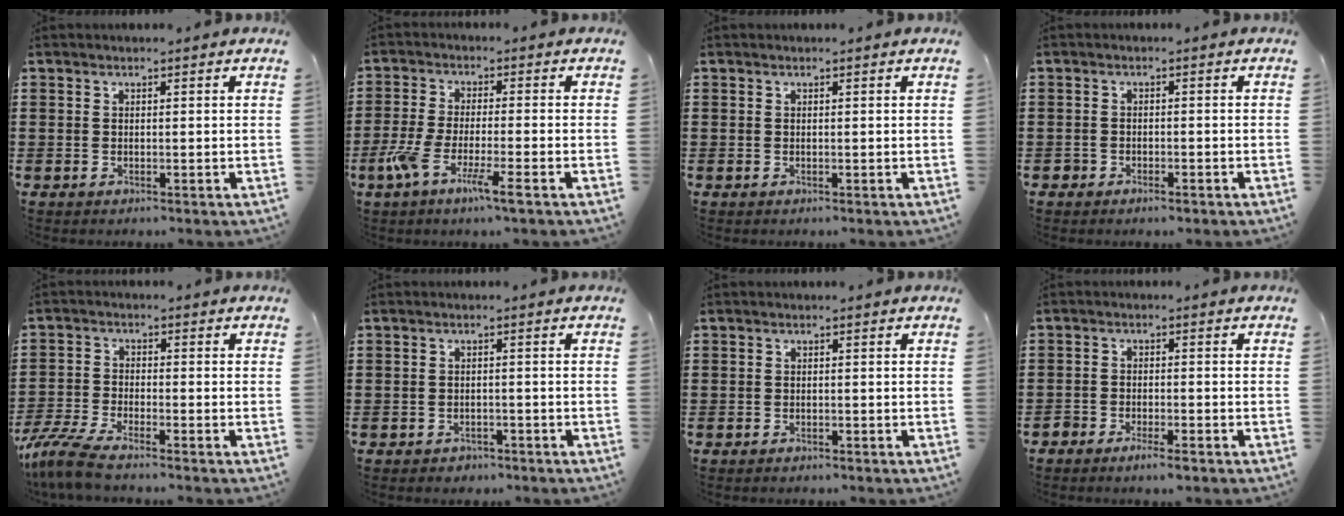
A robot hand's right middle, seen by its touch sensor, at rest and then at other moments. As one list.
[{"total": 6.5, "force": [-3.7, 0.7, 5.3], "torque": [-0.119, -0.015, -0.073]}, {"total": 0.0}, {"total": 1.4, "force": [-1.2, 0.7, 0.3], "torque": [-0.010, 0.002, -0.027]}, {"total": 5.6, "force": [-5.0, 0.5, 2.6], "torque": [-0.077, -0.017, -0.102]}, {"total": 1.3, "force": [-1.2, 0.5, -0.1], "torque": [-0.006, 0.000, -0.028]}, {"total": 0.8, "force": [-0.8, 0.3, 0.0], "torque": [-0.003, 0.000, -0.017]}, {"total": 2.5, "force": [-2.2, 0.5, 1.1], "torque": [-0.019, 0.006, -0.043]}]